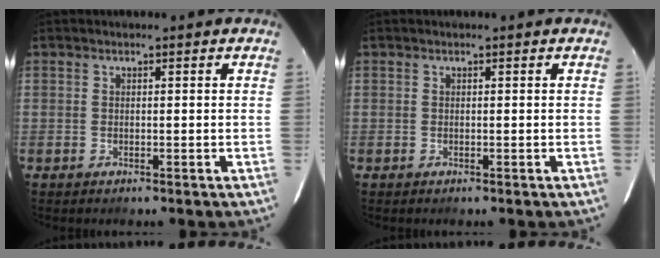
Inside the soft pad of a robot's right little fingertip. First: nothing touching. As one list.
[{"total": 0.0}]